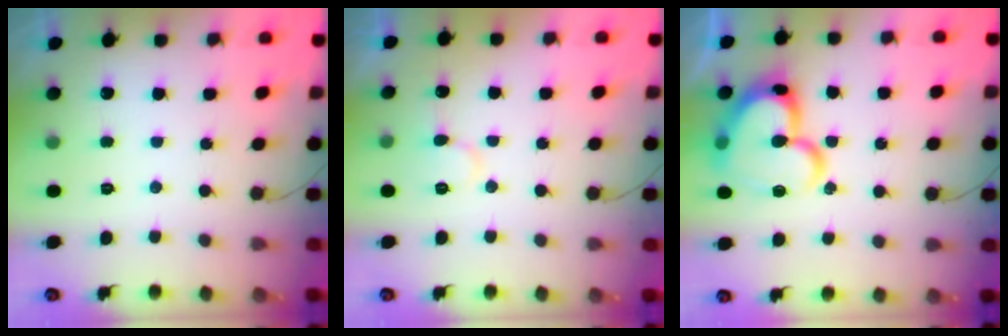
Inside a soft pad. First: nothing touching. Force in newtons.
{"total": 7.8, "press": 7.7, "slide": 1.1}
{"total": 22.2, "press": 22.0, "slide": 2.5}